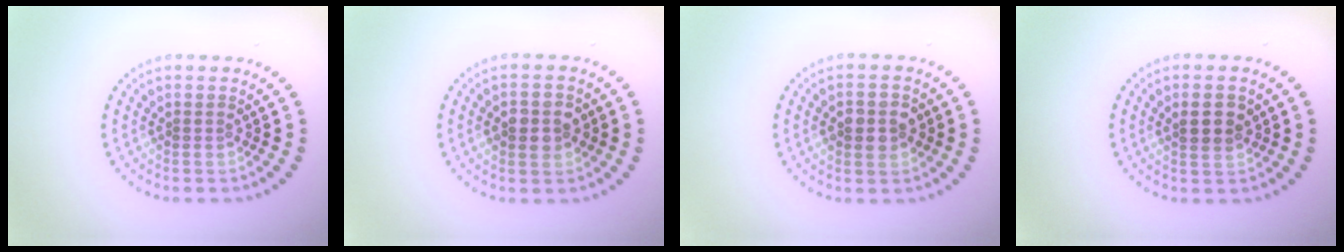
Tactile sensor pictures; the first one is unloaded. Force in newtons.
{"total": 2.9, "press": 2.9, "slide": 0.1}
{"total": 2.8, "press": 2.8, "slide": 0.1}
{"total": 2.6, "press": 2.4, "slide": 0.7}